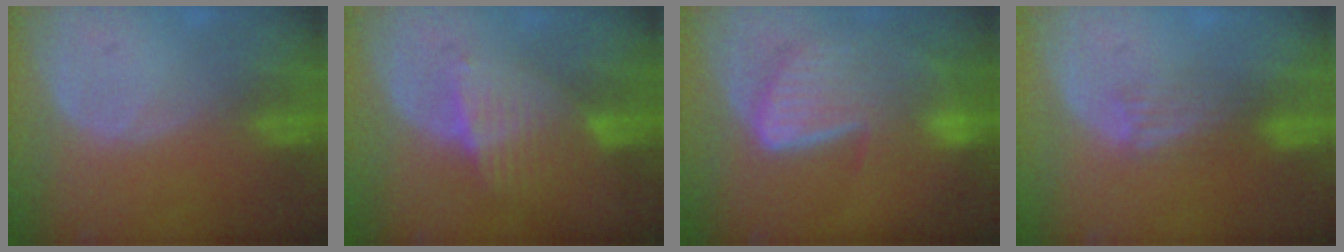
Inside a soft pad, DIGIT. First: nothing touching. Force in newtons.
{"total": 6.7, "press": 5.9, "slide": 3.2}
{"total": 8.8, "press": 7.9, "slide": 4.0}
{"total": 3.1, "press": 2.9, "slide": 1.1}